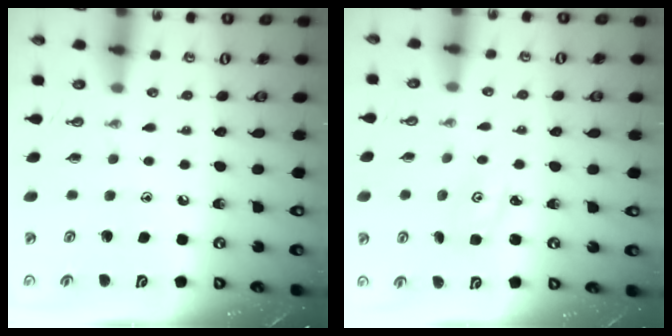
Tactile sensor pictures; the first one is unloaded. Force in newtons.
{"total": 2.9, "press": 2.9, "slide": 0.3}